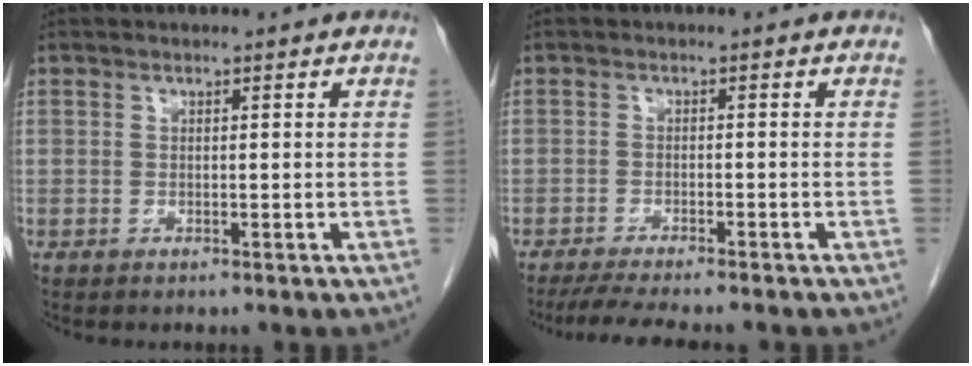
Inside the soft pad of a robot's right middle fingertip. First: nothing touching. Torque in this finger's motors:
{"motor_torque": [0.32, -0.19, 0.03, 0.04]}